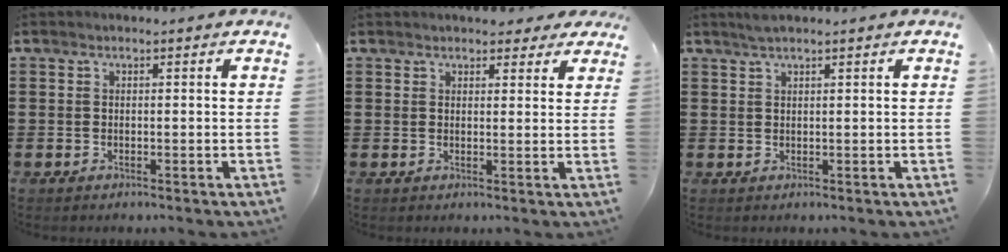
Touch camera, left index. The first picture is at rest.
{"total": 2.9, "force": [2.6, 1.0, 0.9], "torque": [-0.007, -0.005, 0.046]}
{"total": 1.5, "force": [1.2, 0.1, 1.0], "torque": [-0.020, 0.002, 0.021]}